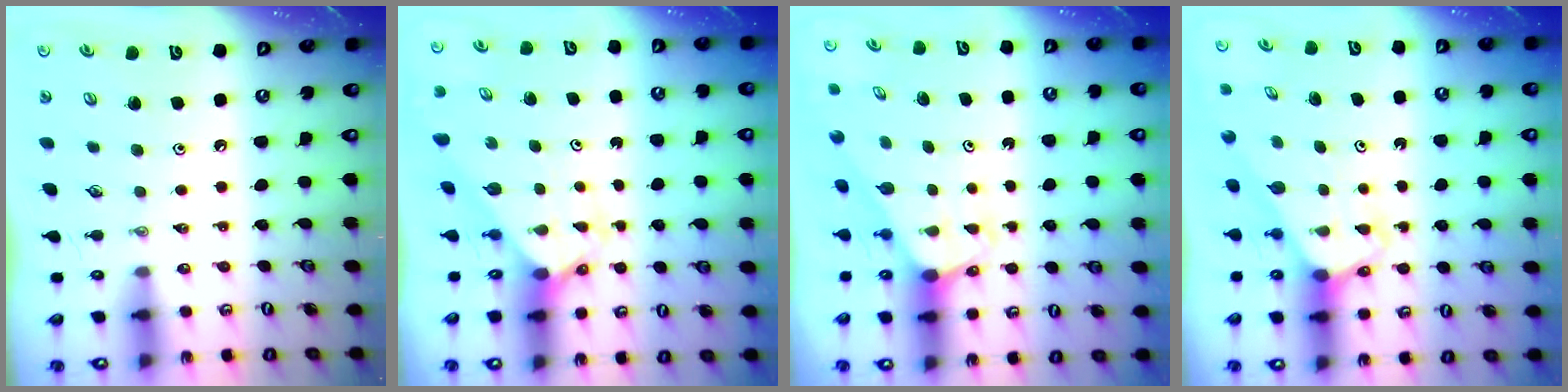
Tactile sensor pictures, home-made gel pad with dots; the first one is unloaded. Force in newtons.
{"total": 2.0, "press": 2.0, "slide": 0.1}
{"total": 2.1, "press": 2.1, "slide": 0.1}
{"total": 2.8, "press": 2.8, "slide": 0.2}